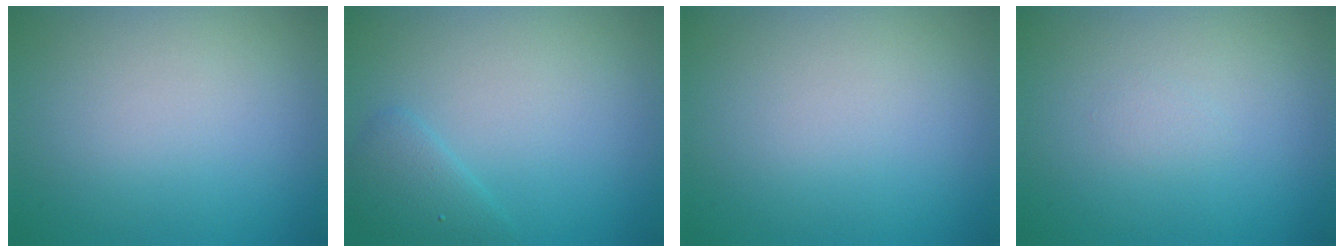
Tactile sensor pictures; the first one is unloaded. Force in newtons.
{"total": 1.8, "press": 1.8, "slide": 0.1}
{"total": 0.0}
{"total": 0.5, "press": 0.5, "slide": 0.1}